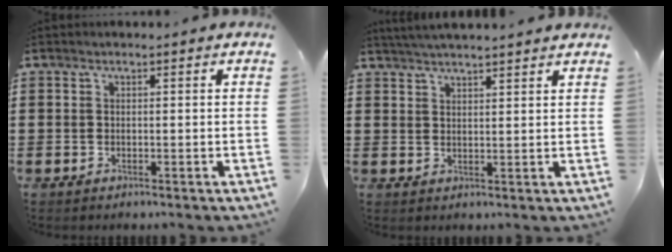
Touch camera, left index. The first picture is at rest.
{"total": 2.8, "force": [2.7, -0.4, 0.4], "torque": [-0.013, -0.004, 0.051]}